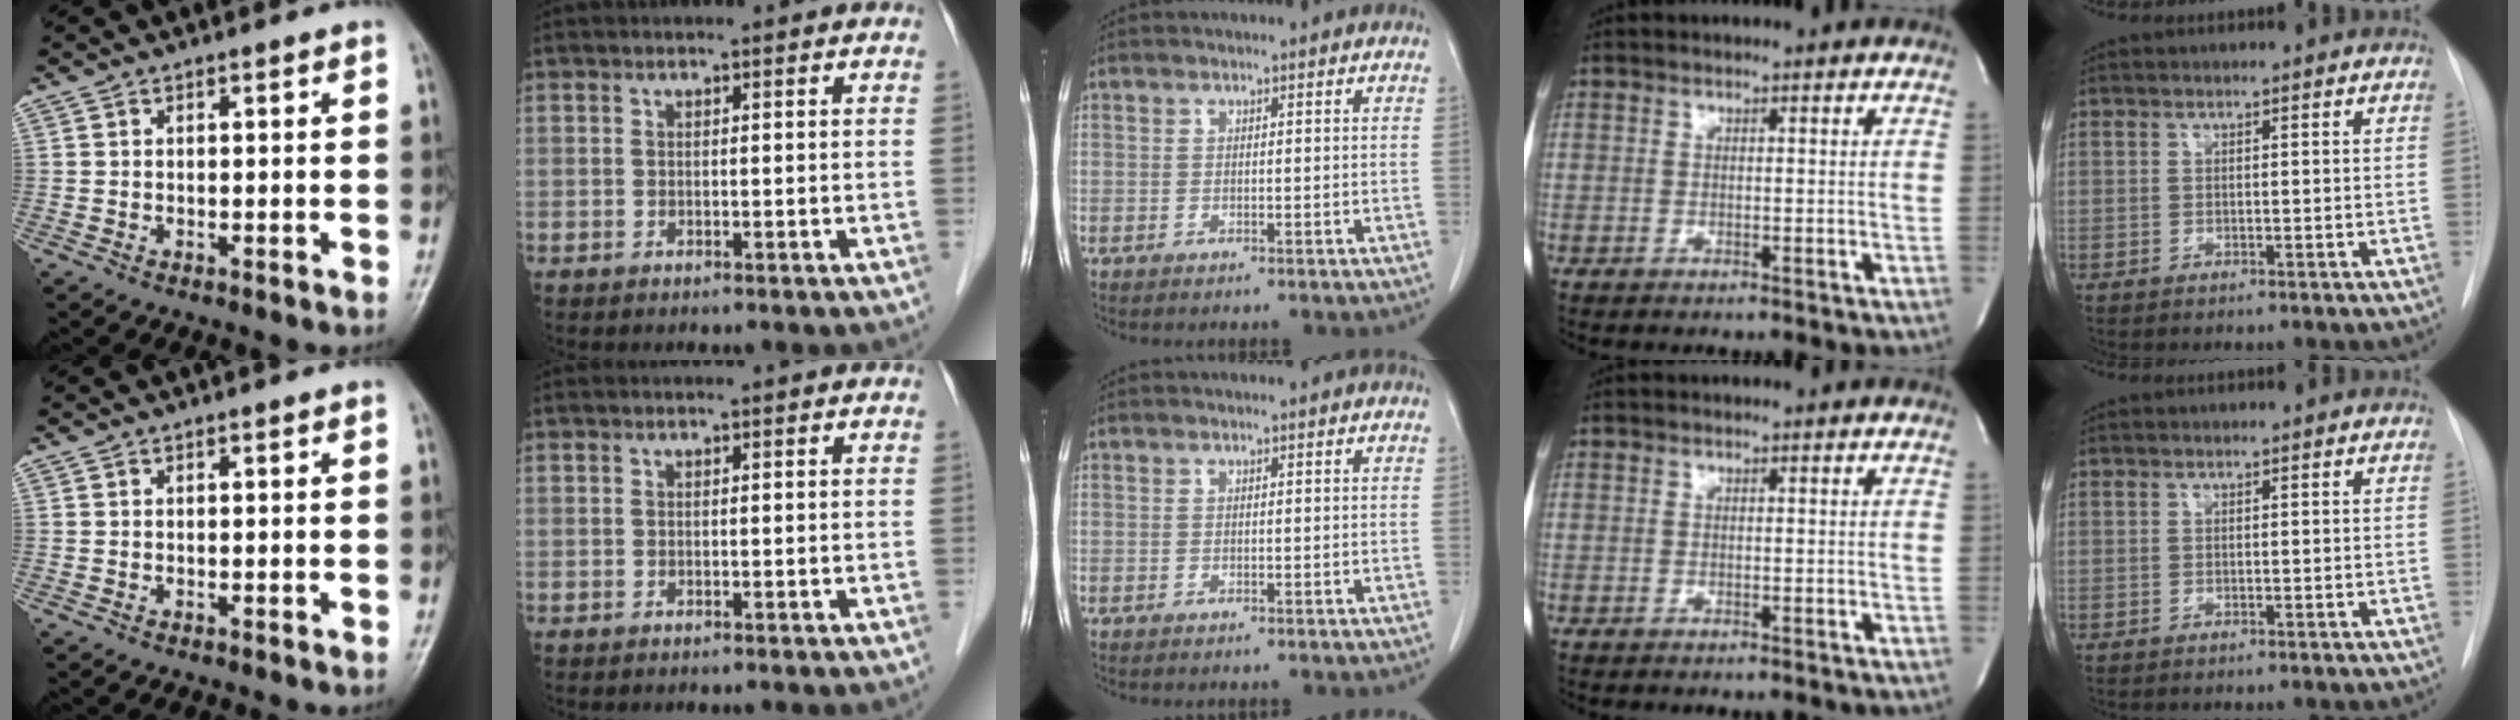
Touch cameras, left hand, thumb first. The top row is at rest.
{}